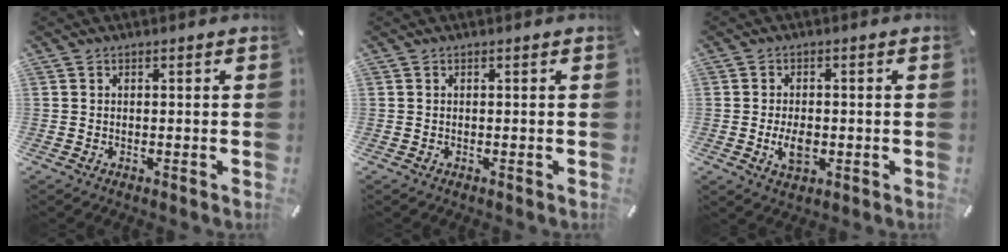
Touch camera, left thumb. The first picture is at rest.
{"total": 0.0}
{"total": 5.1, "force": [-1.0, 3.1, 3.9], "torque": [-0.087, 0.000, -0.020]}